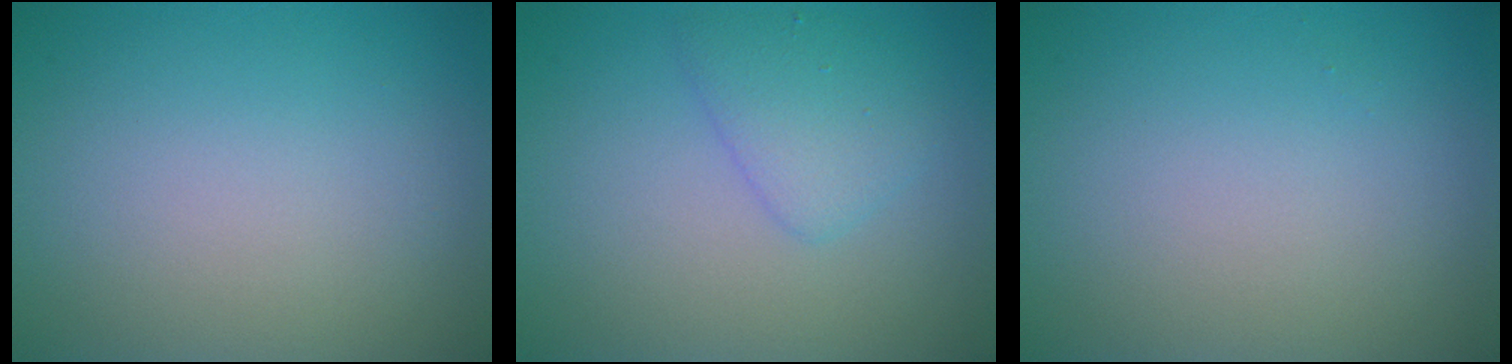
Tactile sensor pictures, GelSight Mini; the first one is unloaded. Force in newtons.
{"total": 2.6, "press": 2.6, "slide": 0.1}
{"total": 0.0}